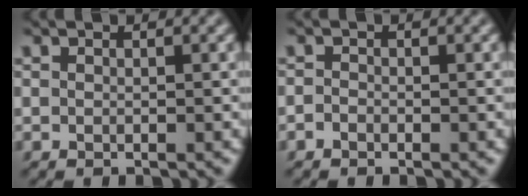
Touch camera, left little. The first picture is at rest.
{"total": 0.7, "force": [-0.5, 0.5, 0.3], "torque": [-0.006, -0.002, -0.014]}